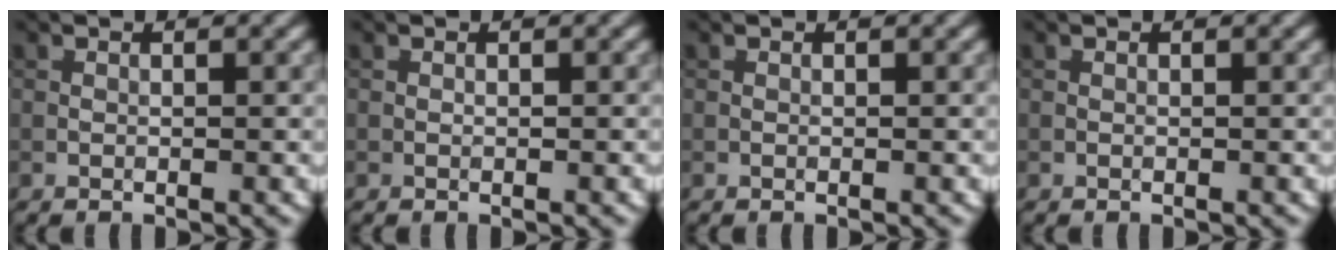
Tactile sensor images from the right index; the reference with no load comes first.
{"total": 0.0}
{"total": 0.0}
{"total": 0.0}